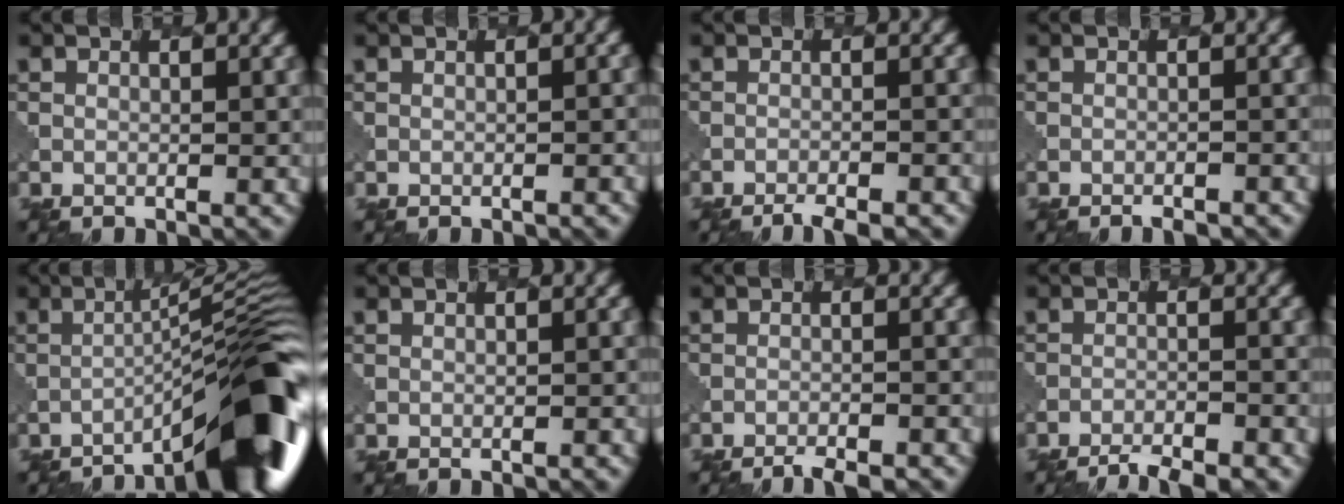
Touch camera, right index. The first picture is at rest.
{"total": 1.2, "force": [-0.9, 0.3, 0.7], "torque": [-0.004, 0.001, -0.012]}
{"total": 3.3, "force": [-3.0, 0.6, 1.4], "torque": [-0.017, -0.004, -0.044]}
{"total": 1.9, "force": [-1.8, 0.4, 0.6], "torque": [0.003, 0.008, -0.025]}
{"total": 11.7, "force": [-7.2, 1.8, 9.1], "torque": [-0.114, 0.023, -0.112]}
{"total": 0.6, "force": [-0.5, 0.1, 0.2], "torque": [0.000, 0.001, -0.005]}
{"total": 3.7, "force": [-3.3, 0.7, 1.4], "torque": [-0.016, -0.004, -0.047]}
{"total": 4.7, "force": [-4.2, 0.9, 1.8], "torque": [-0.031, -0.012, -0.062]}